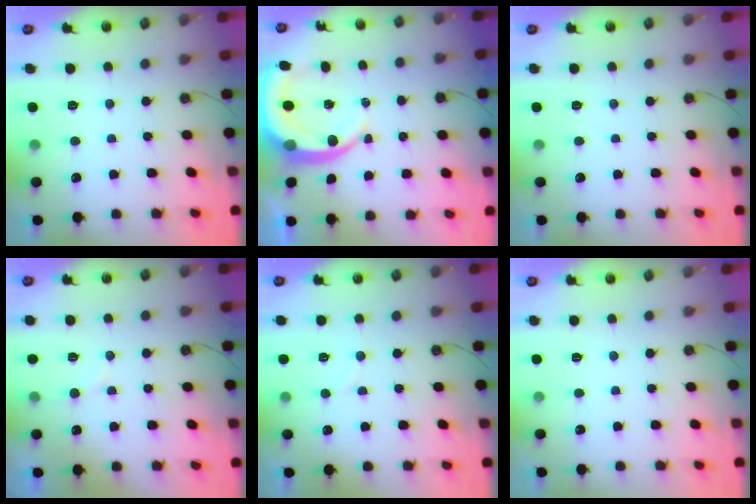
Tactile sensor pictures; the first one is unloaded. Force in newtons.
{"total": 9.2, "press": 9.1, "slide": 1.0}
{"total": 0.0}
{"total": 5.0, "press": 4.9, "slide": 0.5}
{"total": 3.1, "press": 2.7, "slide": 1.5}
{"total": 0.0}